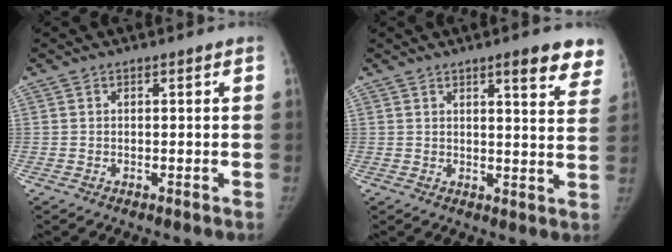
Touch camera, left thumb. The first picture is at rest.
{"total": 9.2, "force": [6.5, 1.9, 6.2], "torque": [-0.048, -0.031, 0.073]}